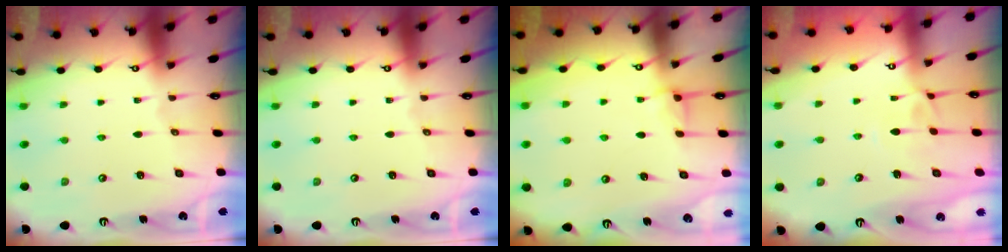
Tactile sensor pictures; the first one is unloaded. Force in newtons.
{"total": 0.0}
{"total": 1.7, "press": 1.6, "slide": 0.8}
{"total": 1.6, "press": 1.3, "slide": 1.0}